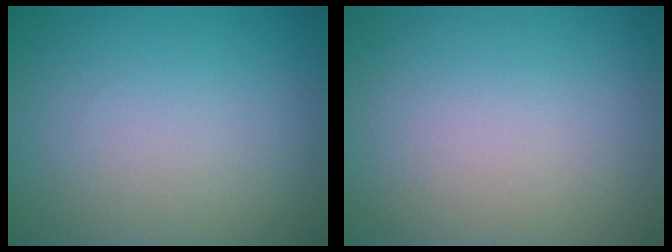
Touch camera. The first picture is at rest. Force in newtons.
{"total": 0.0}